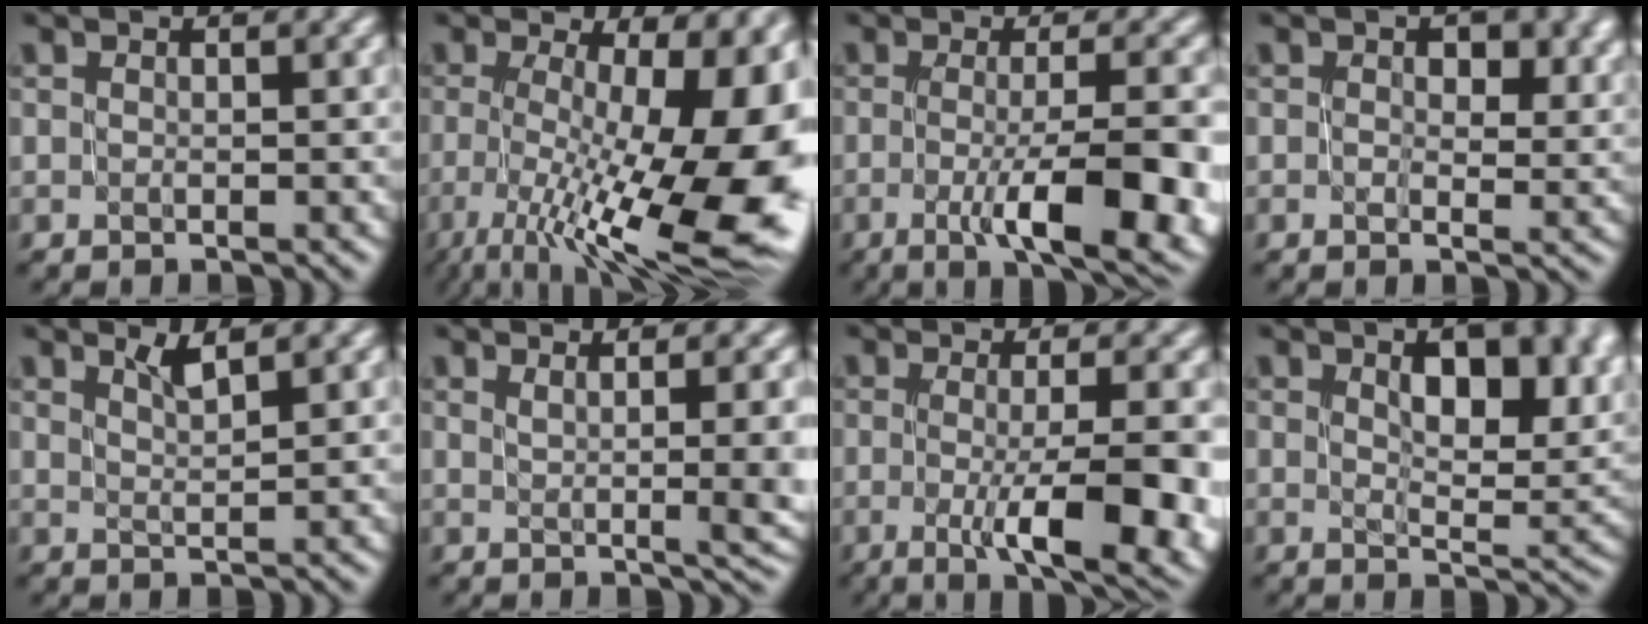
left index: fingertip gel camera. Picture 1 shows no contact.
{"total": 17.4, "force": [-4.0, 7.0, 15.4], "torque": [-0.213, -0.013, -0.054]}
{"total": 9.2, "force": [-3.0, 2.6, 8.3], "torque": [-0.118, -0.005, -0.041]}
{"total": 5.2, "force": [1.4, 3.2, 3.9], "torque": [-0.039, 0.009, 0.014]}
{"total": 1.8, "force": [1.4, 0.2, 1.0], "torque": [-0.013, 0.002, 0.024]}
{"total": 5.2, "force": [1.1, 1.5, 4.9], "torque": [-0.047, -0.001, 0.022]}
{"total": 7.5, "force": [-1.9, 1.9, 7.0], "torque": [-0.096, -0.006, -0.030]}
{"total": 9.7, "force": [2.8, 4.8, 7.9], "torque": [-0.099, -0.004, 0.049]}